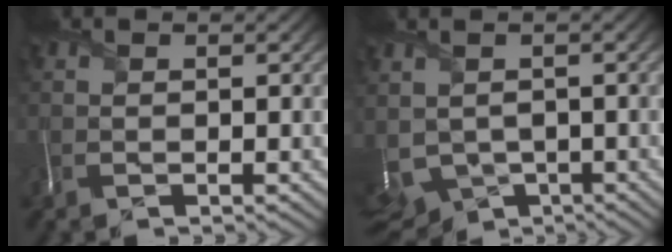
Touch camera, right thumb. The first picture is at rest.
{"total": 5.3, "force": [-2.4, 3.7, 2.9], "torque": [-0.071, -0.029, -0.034]}